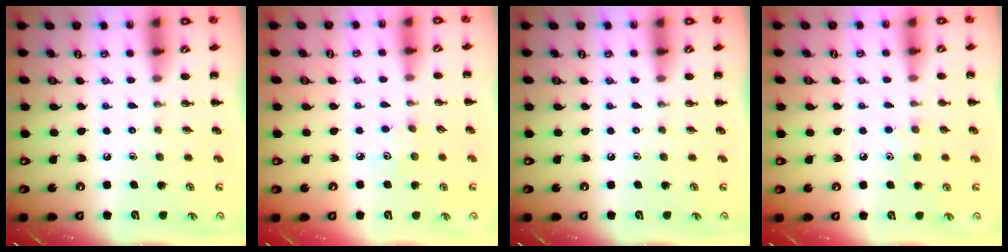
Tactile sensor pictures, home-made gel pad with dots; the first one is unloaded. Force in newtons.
{"total": 2.7, "press": 2.6, "slide": 0.8}
{"total": 0.0}
{"total": 5.0, "press": 4.7, "slide": 1.6}